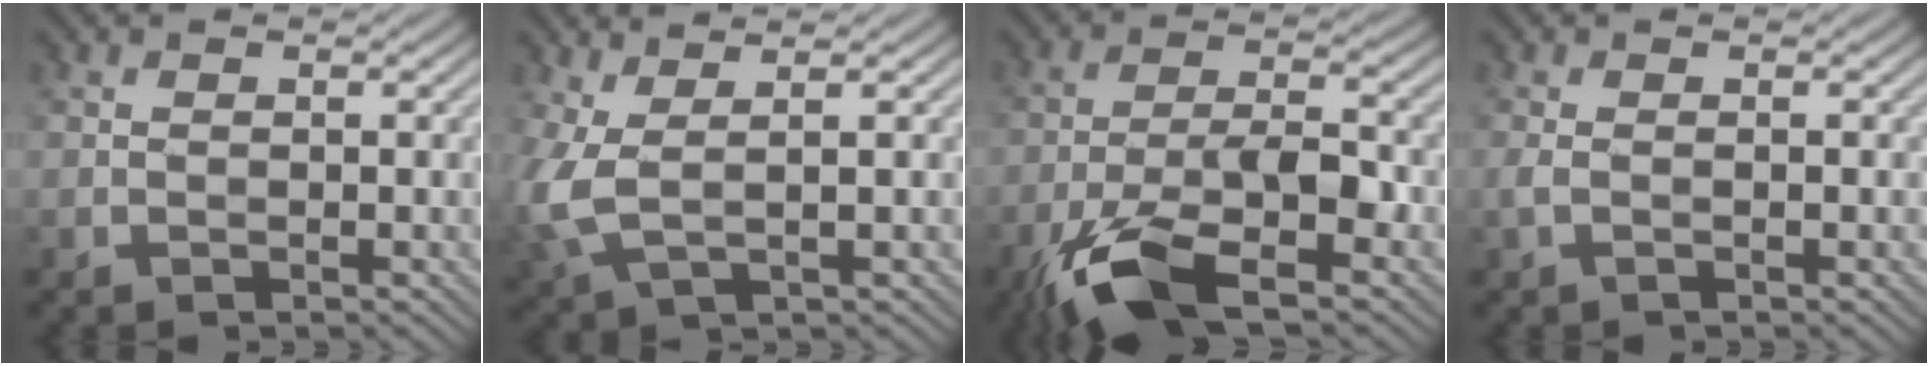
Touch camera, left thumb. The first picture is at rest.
{"total": 5.0, "force": [1.1, 1.8, 4.6], "torque": [-0.123, 0.005, 0.018]}
{"total": 11.8, "force": [-6.8, 3.8, 8.9], "torque": [-0.178, -0.010, -0.134]}
{"total": 1.0, "force": [-0.2, 0.1, 1.0], "torque": [-0.026, 0.002, -0.007]}